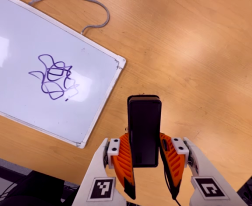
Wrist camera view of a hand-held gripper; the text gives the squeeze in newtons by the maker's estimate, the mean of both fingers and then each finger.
{"total": 5.2, "left": 3.9, "right": 6.6}